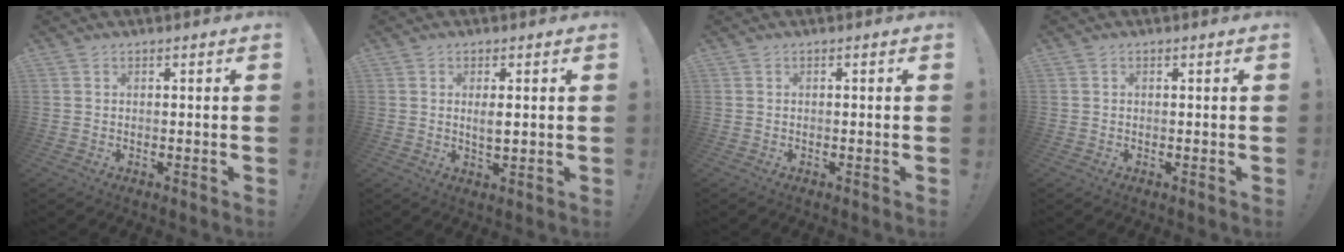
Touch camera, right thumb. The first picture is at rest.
{"total": 3.3, "force": [0.6, 1.2, 3.0], "torque": [-0.036, -0.011, 0.006]}
{"total": 0.0}
{"total": 0.0}